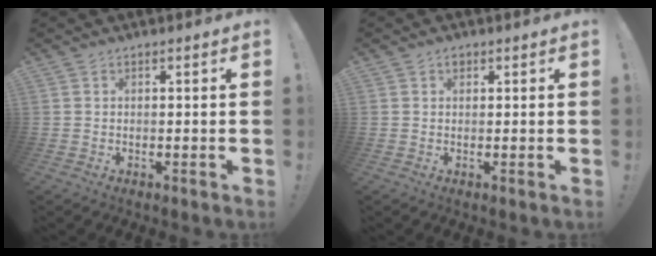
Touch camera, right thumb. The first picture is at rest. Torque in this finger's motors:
{"motor_torque": [-0.05, 0.26, 0.16, -0.05, -0.03]}